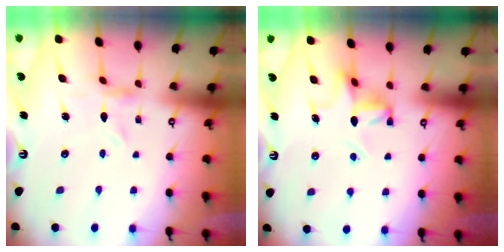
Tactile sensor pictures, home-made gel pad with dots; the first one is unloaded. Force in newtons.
{"total": 7.2, "press": 7.1, "slide": 1.1}